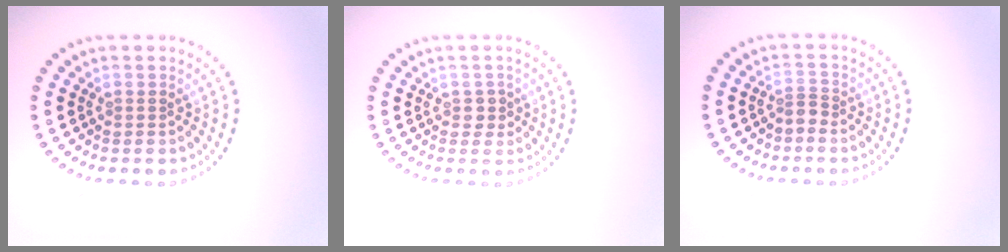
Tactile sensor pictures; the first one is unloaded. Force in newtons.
{"total": 1.1, "press": 1.0, "slide": 0.5}
{"total": 0.9, "press": 0.5, "slide": 0.7}